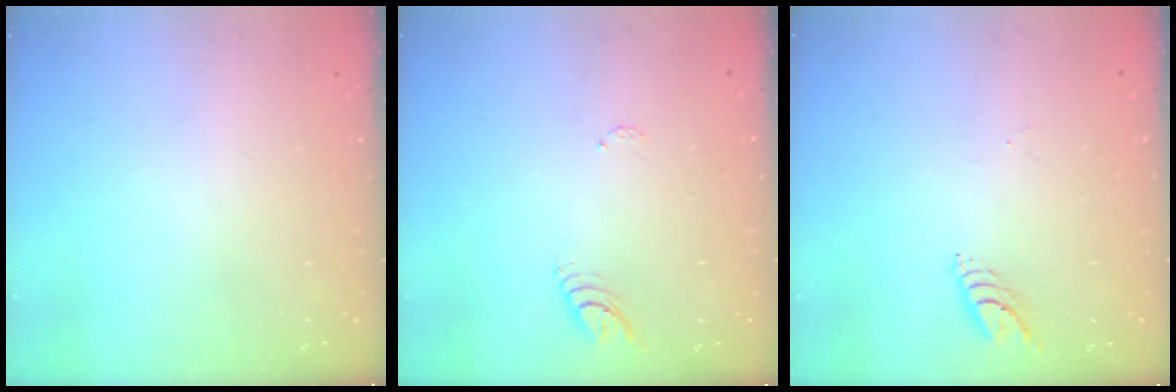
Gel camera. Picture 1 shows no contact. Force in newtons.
{"total": 4.8, "press": 4.8, "slide": 0.4}
{"total": 5.5, "press": 5.5, "slide": 0.5}